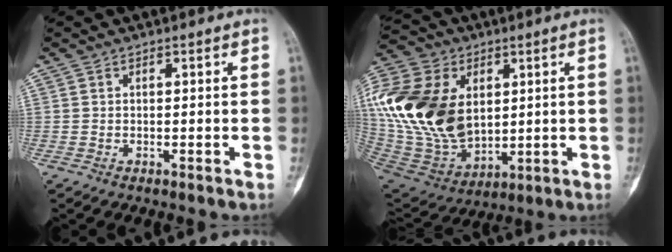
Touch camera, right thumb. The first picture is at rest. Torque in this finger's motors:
{"motor_torque": [-0.72, 2.86, 2.32, 0.45, 0.71]}